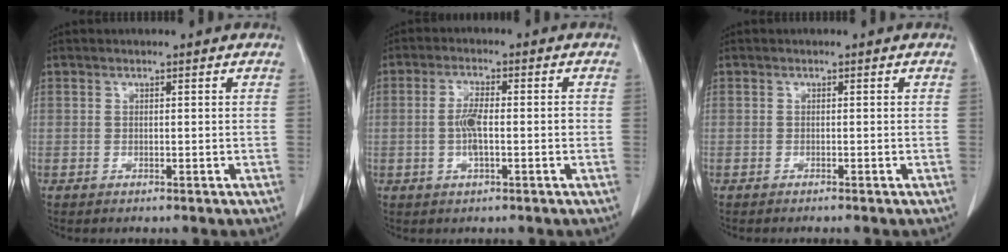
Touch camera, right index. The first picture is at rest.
{"total": 4.6, "force": [-0.6, 1.3, 4.4], "torque": [-0.091, 0.008, -0.010]}
{"total": 0.8, "force": [-0.8, -0.2, 0.3], "torque": [-0.002, 0.002, -0.011]}